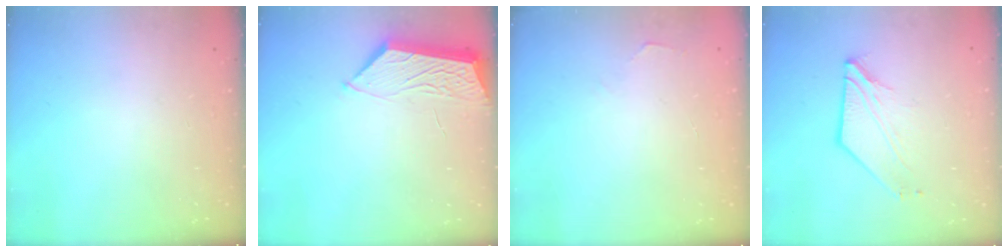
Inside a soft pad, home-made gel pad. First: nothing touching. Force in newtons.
{"total": 4.9, "press": 4.8, "slide": 0.6}
{"total": 1.9, "press": 1.9, "slide": 0.3}
{"total": 6.0, "press": 6.0, "slide": 0.7}